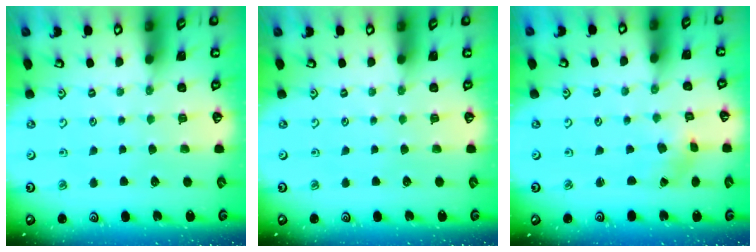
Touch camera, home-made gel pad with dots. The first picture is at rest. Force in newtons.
{"total": 0.0}
{"total": 2.7, "press": 2.3, "slide": 1.3}